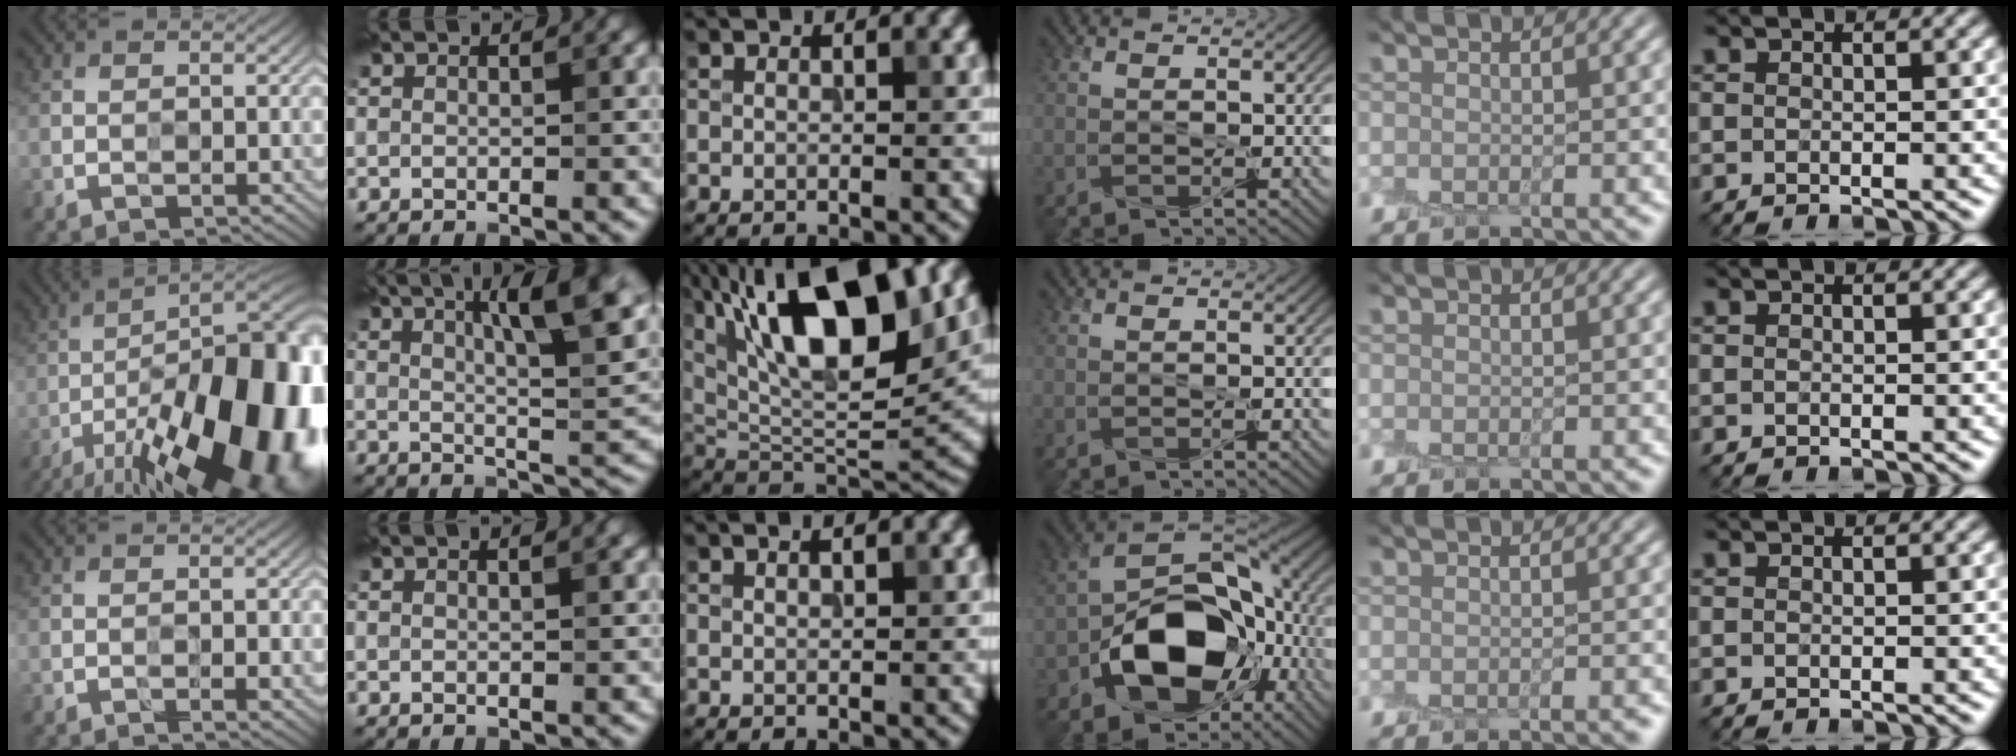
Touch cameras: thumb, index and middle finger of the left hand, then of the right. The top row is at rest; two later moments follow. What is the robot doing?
{"motion": "peel", "object": "plastic wrap"}